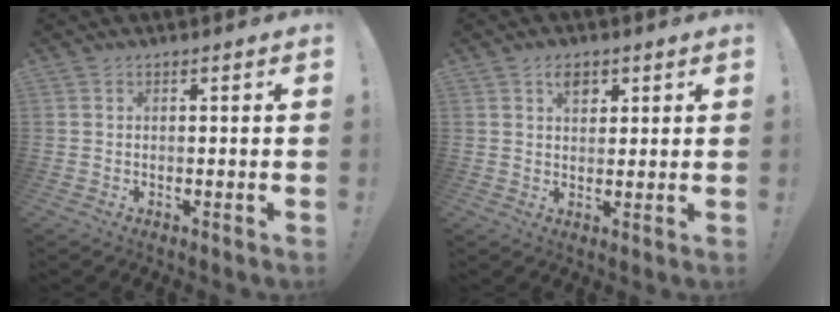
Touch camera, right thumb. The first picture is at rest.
{"total": 4.7, "force": [2.6, 3.1, 2.4], "torque": [-0.023, -0.007, 0.043]}